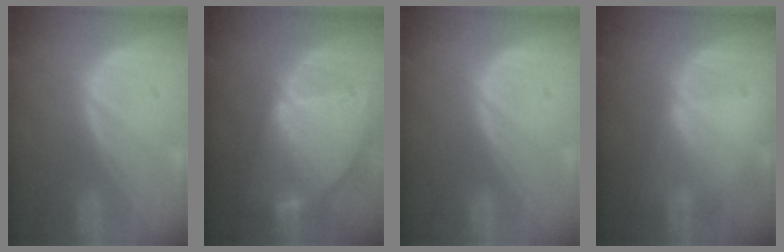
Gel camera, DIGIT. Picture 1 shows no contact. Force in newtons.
{"total": 9.6, "press": 8.4, "slide": 4.8}
{"total": 0.0}
{"total": 0.8, "press": 0.8, "slide": 0.2}